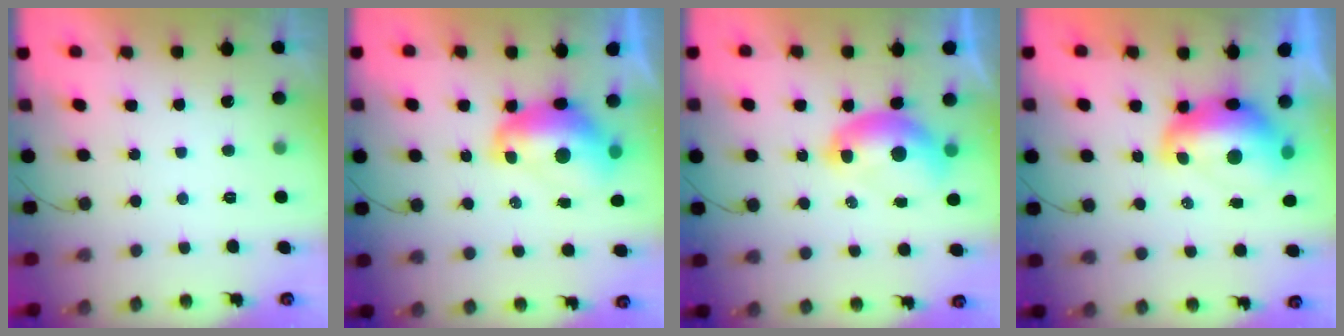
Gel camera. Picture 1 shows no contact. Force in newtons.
{"total": 11.4, "press": 11.3, "slide": 1.2}
{"total": 8.5, "press": 8.4, "slide": 1.0}
{"total": 11.8, "press": 11.7, "slide": 1.3}